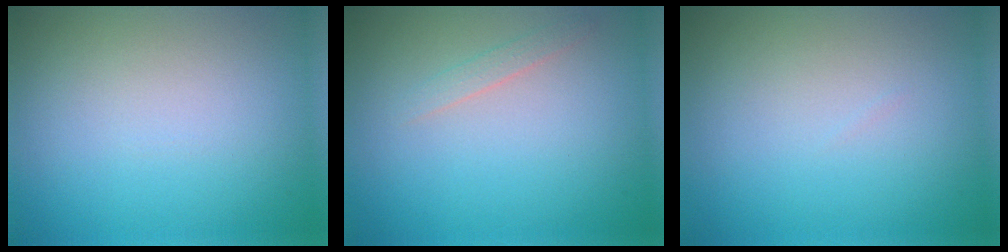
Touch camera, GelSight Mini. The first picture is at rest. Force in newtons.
{"total": 0.9, "press": 0.9, "slide": 0.0}
{"total": 0.0}